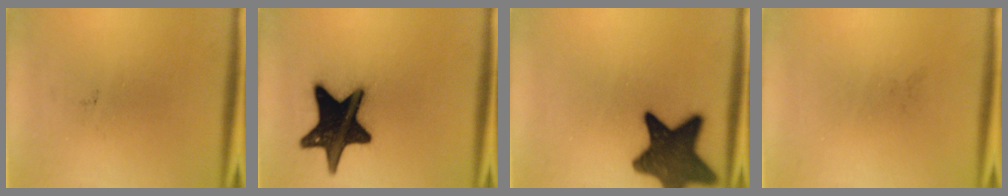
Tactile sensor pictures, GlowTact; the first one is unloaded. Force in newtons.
{"total": 19.1}
{"total": 13.6}
{"total": 0.0}